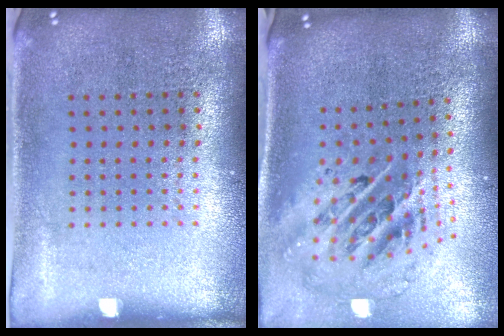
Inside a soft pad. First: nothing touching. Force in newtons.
{"total": 2.7, "press": 1.8, "slide": 2.0}